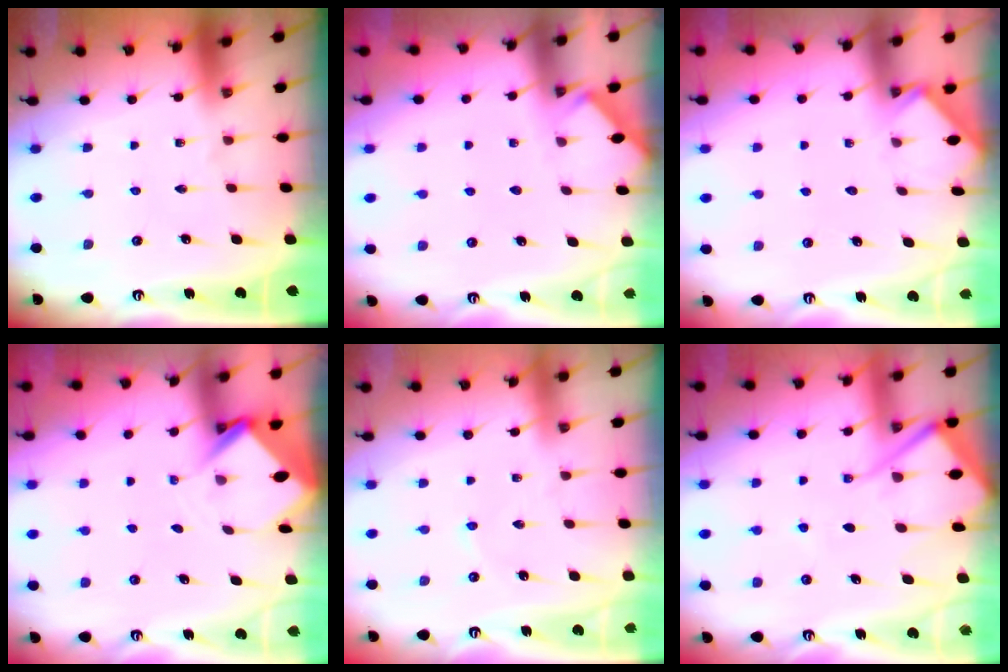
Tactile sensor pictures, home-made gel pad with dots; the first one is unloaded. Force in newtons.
{"total": 1.9, "press": 1.8, "slide": 0.3}
{"total": 2.5, "press": 2.5, "slide": 0.4}
{"total": 3.6, "press": 3.6, "slide": 0.3}
{"total": 1.2, "press": 1.2, "slide": 0.2}
{"total": 8.4, "press": 8.3, "slide": 1.1}